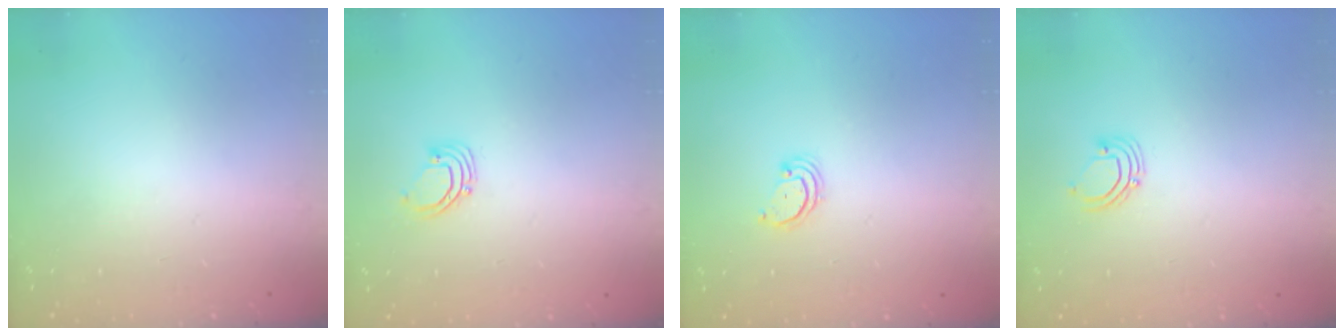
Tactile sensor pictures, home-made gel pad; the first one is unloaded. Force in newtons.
{"total": 2.7, "press": 2.7, "slide": 0.2}
{"total": 2.8, "press": 2.8, "slide": 0.3}
{"total": 3.8, "press": 3.8, "slide": 0.3}